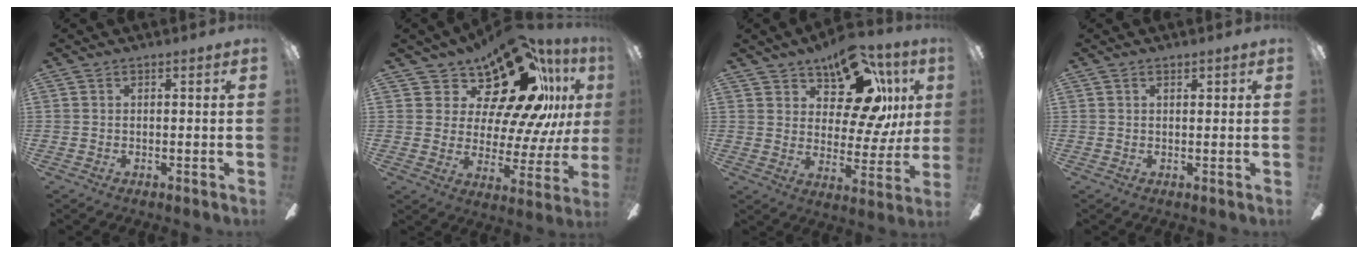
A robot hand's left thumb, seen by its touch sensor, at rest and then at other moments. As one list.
[{"total": 21.9, "force": [13.9, 9.2, 14.3], "torque": [-0.216, -0.098, 0.238]}, {"total": 17.0, "force": [10.7, 8.3, 10.1], "torque": [-0.161, -0.061, 0.185]}, {"total": 1.1, "force": [0.7, 0.5, 0.6], "torque": [-0.014, 0.002, 0.012]}]